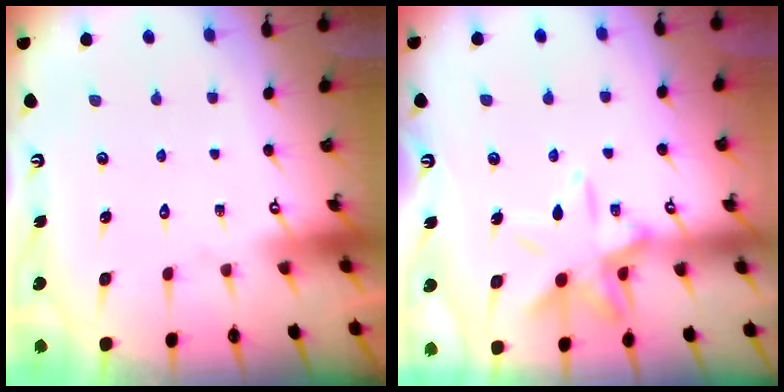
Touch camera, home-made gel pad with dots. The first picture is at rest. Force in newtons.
{"total": 13.7, "press": 13.7, "slide": 1.0}